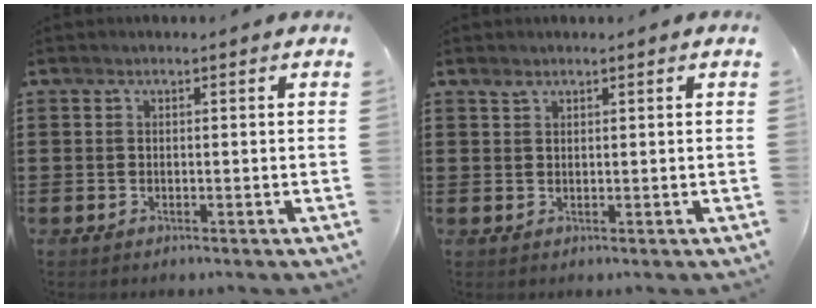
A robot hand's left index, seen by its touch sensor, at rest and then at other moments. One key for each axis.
{"total": 0.9, "fx": 0.7, "fy": 0.4, "fz": 0.3, "tx": -0.008, "ty": 0.002, "tz": 0.014}